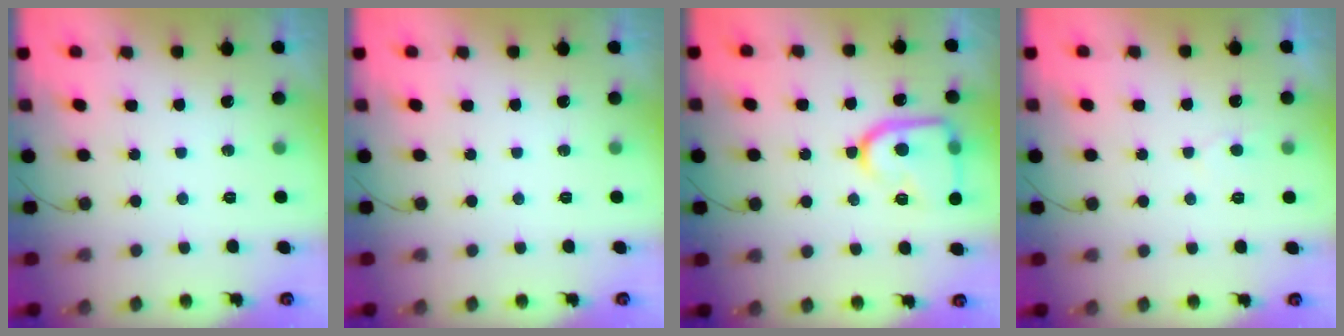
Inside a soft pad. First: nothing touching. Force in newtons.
{"total": 0.0}
{"total": 16.6, "press": 16.5, "slide": 1.4}
{"total": 4.1, "press": 4.1, "slide": 0.2}